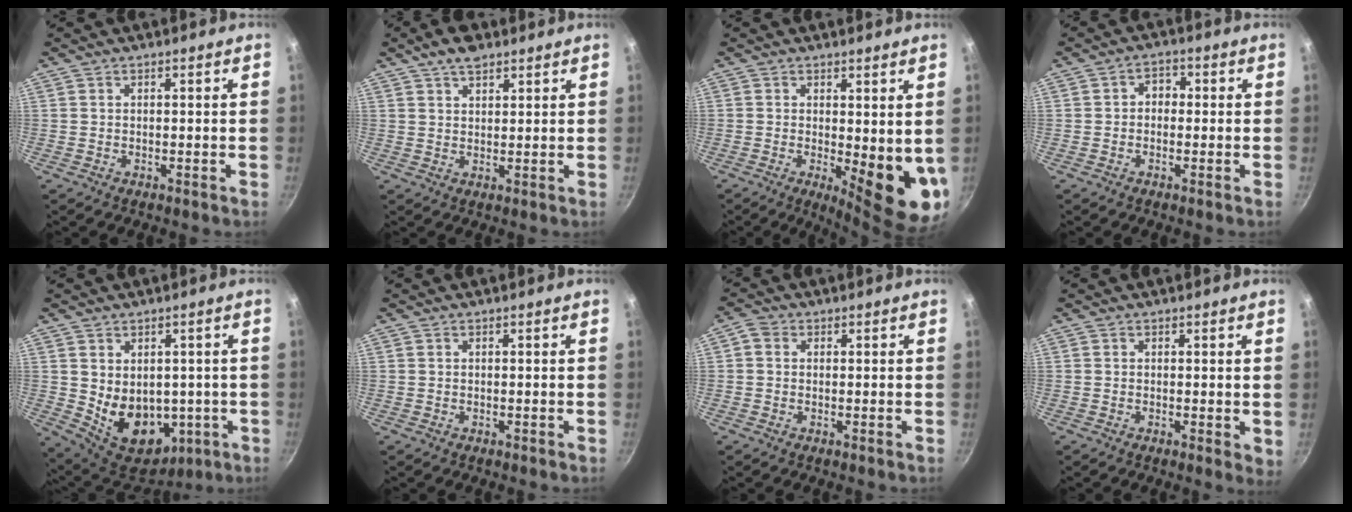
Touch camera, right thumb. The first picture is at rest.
{"total": 5.6, "force": [3.8, 2.8, 3.1], "torque": [-0.036, -0.008, 0.062]}
{"total": 10.8, "force": [-0.2, 4.0, 10.0], "torque": [-0.107, -0.023, 0.006]}
{"total": 3.1, "force": [-0.2, 2.5, 1.8], "torque": [-0.010, 0.010, -0.012]}
{"total": 13.6, "force": [-0.6, 10.1, 9.2], "torque": [-0.112, -0.024, 0.025]}
{"total": 0.0}
{"total": 2.4, "force": [0.3, 2.1, 1.2], "torque": [-0.022, 0.006, -0.004]}
{"total": 2.1, "force": [0.1, 1.1, 1.8], "torque": [-0.020, -0.006, 0.000]}